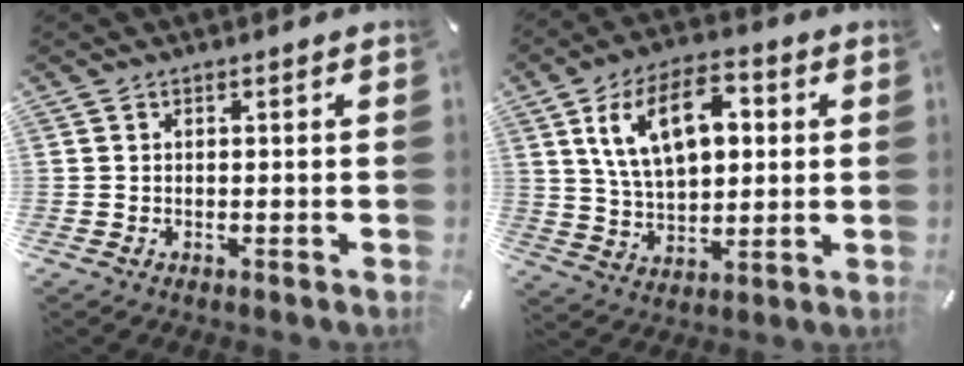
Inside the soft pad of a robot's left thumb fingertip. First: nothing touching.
{"total": 15.4, "force": [5.1, 9.2, 11.2], "torque": [-0.213, 0.003, 0.086]}